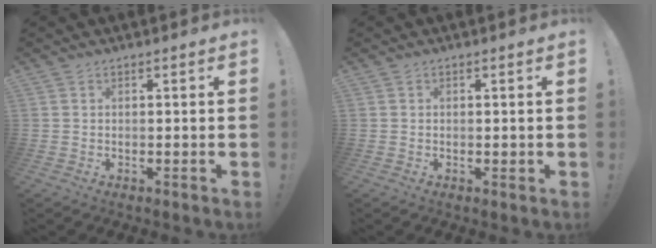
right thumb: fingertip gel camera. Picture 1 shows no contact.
{"total": 0.7, "force": [0.2, 0.6, 0.4], "torque": [-0.002, 0.001, 0.002]}